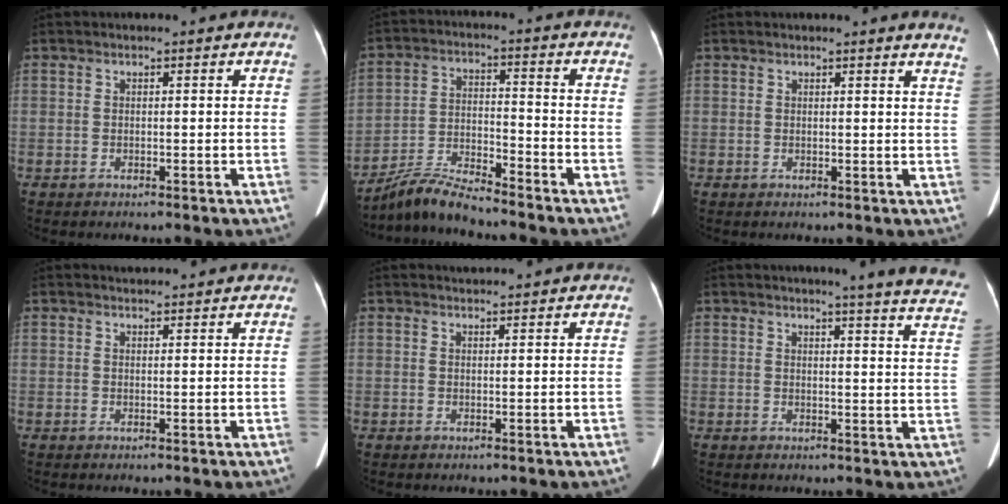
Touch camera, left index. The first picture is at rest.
{"total": 8.2, "force": [-7.9, -0.3, 2.1], "torque": [-0.049, -0.012, -0.146]}
{"total": 4.6, "force": [4.3, -0.3, 1.4], "torque": [-0.013, -0.020, 0.019]}
{"total": 4.1, "force": [4.0, 0.4, 0.8], "torque": [-0.015, 0.024, 0.047]}
{"total": 2.1, "force": [2.1, -0.1, 0.2], "torque": [-0.008, 0.016, 0.033]}
{"total": 15.2, "force": [13.8, -0.3, 6.3], "torque": [-0.068, -0.082, 0.132]}